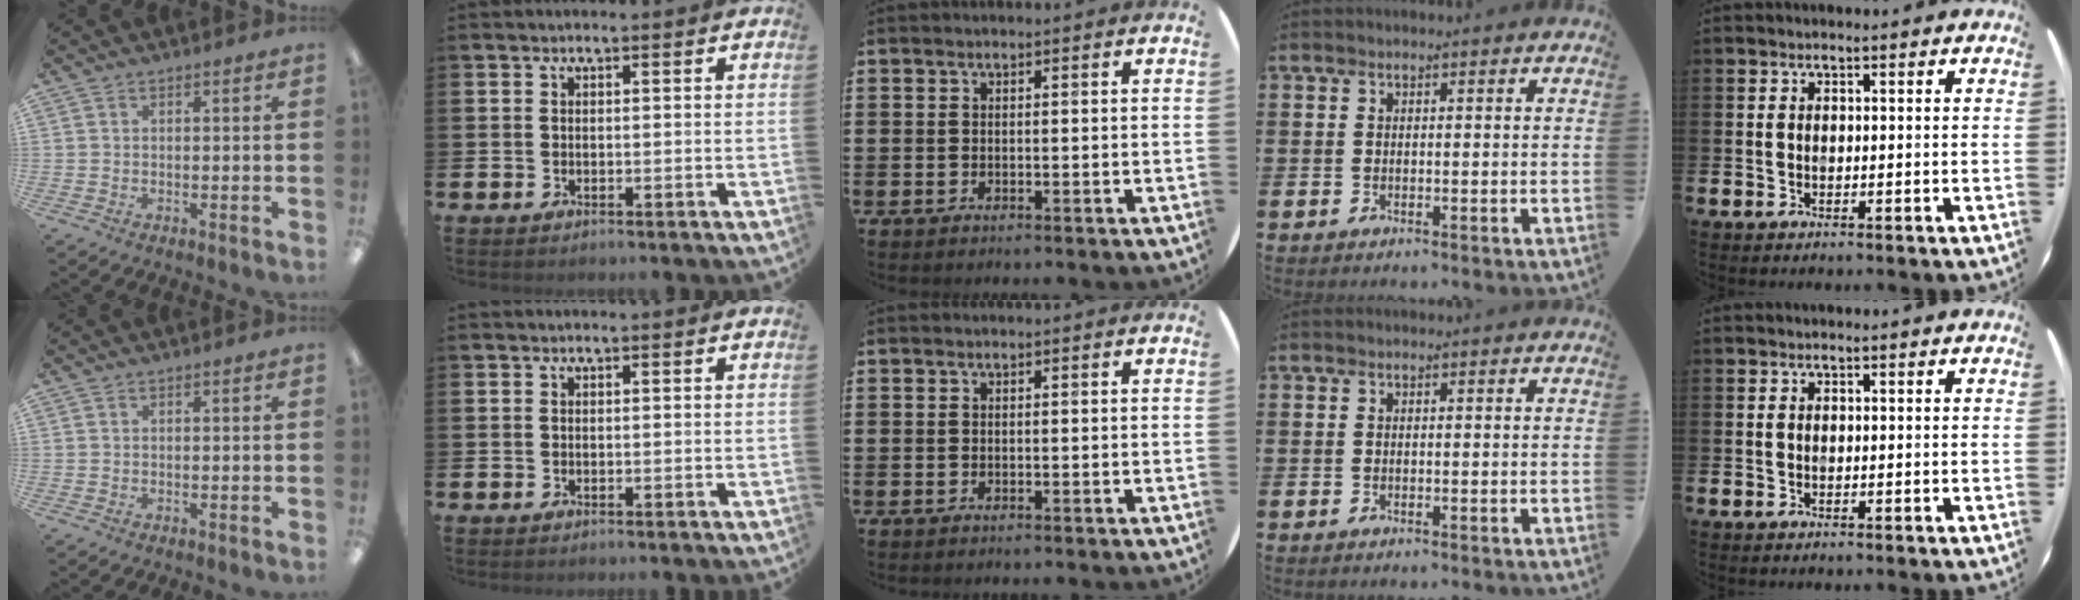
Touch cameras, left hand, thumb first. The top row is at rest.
{}